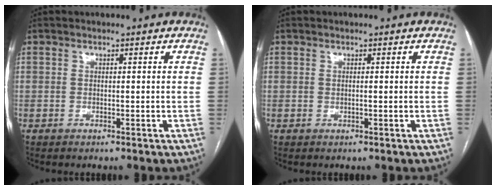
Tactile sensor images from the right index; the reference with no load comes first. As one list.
[{"total": 0.0}]